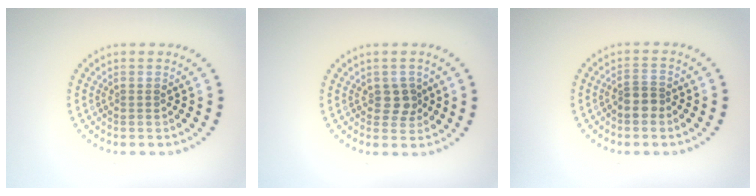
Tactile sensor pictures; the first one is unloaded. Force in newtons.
{"total": 1.7, "press": 1.6, "slide": 0.6}
{"total": 2.1, "press": 1.7, "slide": 1.1}